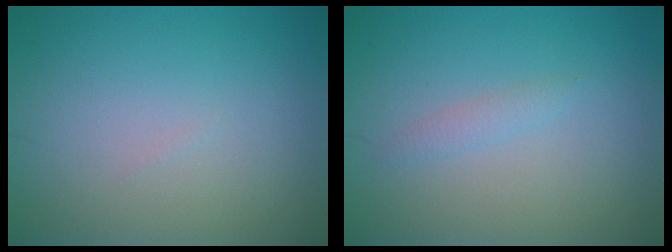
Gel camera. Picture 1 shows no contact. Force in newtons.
{"total": 0.9, "press": 0.9, "slide": 0.1}